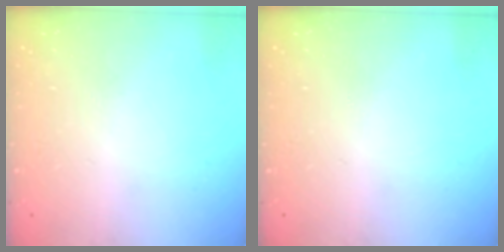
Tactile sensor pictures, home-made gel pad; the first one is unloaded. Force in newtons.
{"total": 0.0}